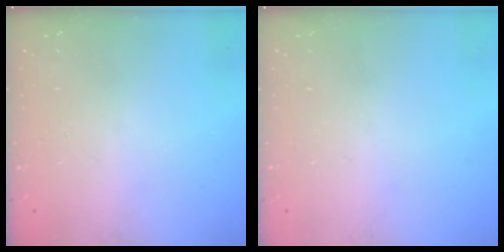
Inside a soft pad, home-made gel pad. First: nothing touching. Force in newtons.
{"total": 0.0}